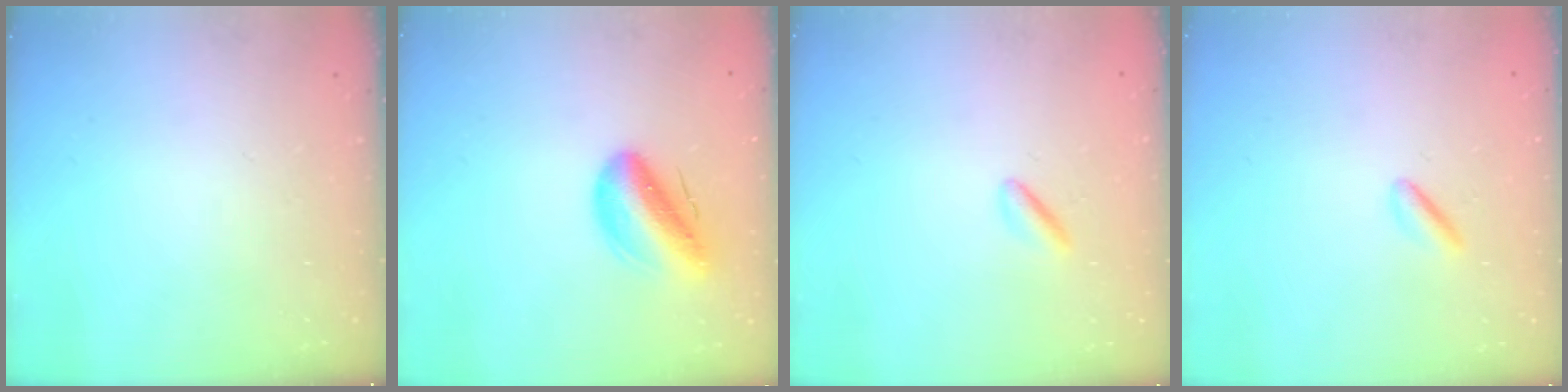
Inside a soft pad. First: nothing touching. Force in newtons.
{"total": 12.3, "press": 11.8, "slide": 3.5}
{"total": 1.8, "press": 1.7, "slide": 0.8}
{"total": 1.8, "press": 1.6, "slide": 0.8}